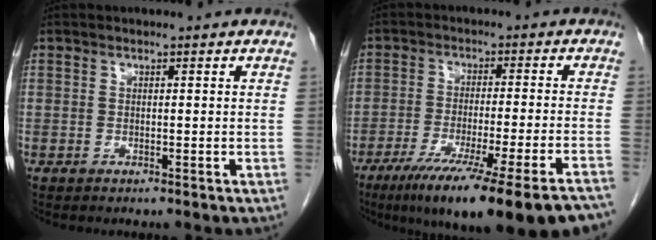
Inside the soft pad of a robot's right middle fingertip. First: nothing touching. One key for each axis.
{"total": 21.9, "fx": -16.6, "fy": -0.1, "fz": 14.3, "tx": -0.152, "ty": -0.049, "tz": -0.245}